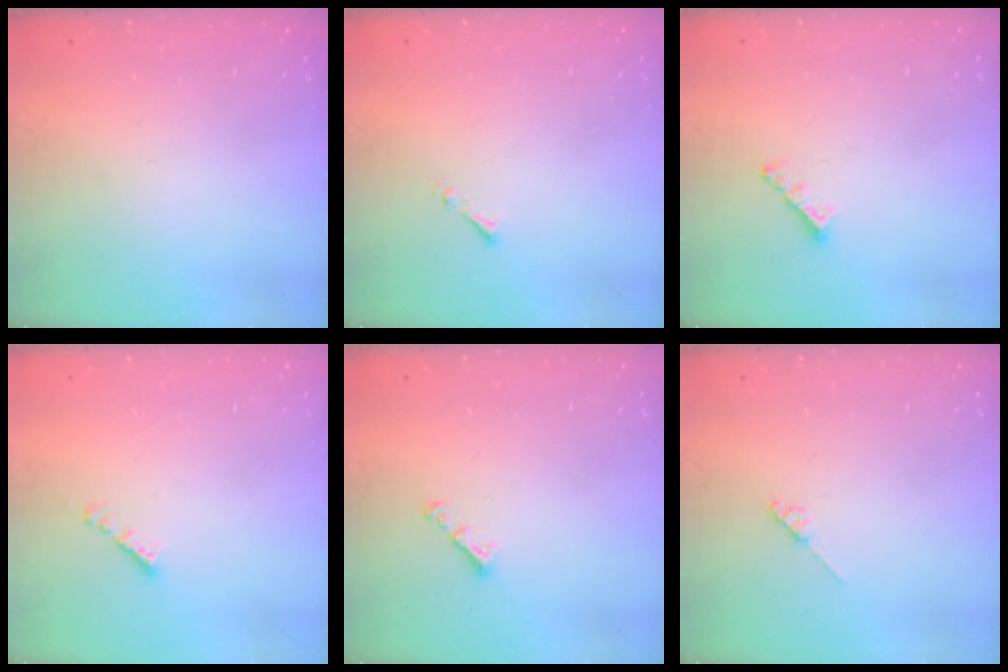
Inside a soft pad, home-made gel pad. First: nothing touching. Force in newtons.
{"total": 0.8, "press": 0.7, "slide": 0.3}
{"total": 3.4, "press": 3.4, "slide": 0.1}
{"total": 2.1, "press": 2.0, "slide": 0.7}
{"total": 2.8, "press": 2.7, "slide": 0.5}
{"total": 2.0, "press": 1.9, "slide": 0.3}